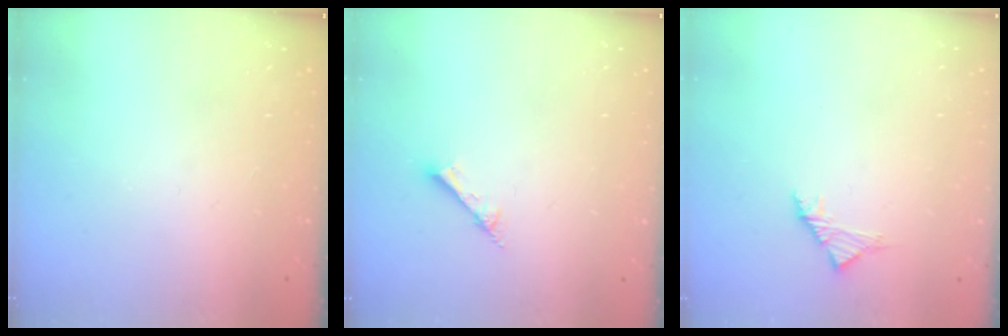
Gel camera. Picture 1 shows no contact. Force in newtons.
{"total": 2.8, "press": 2.7, "slide": 0.4}
{"total": 2.8, "press": 2.6, "slide": 0.8}